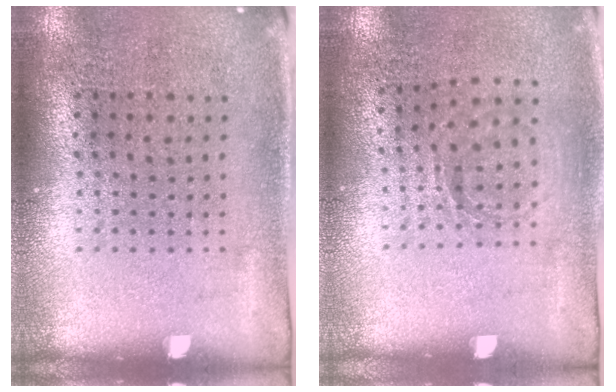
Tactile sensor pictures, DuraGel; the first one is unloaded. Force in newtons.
{"total": 0.9, "press": 0.8, "slide": 0.3}